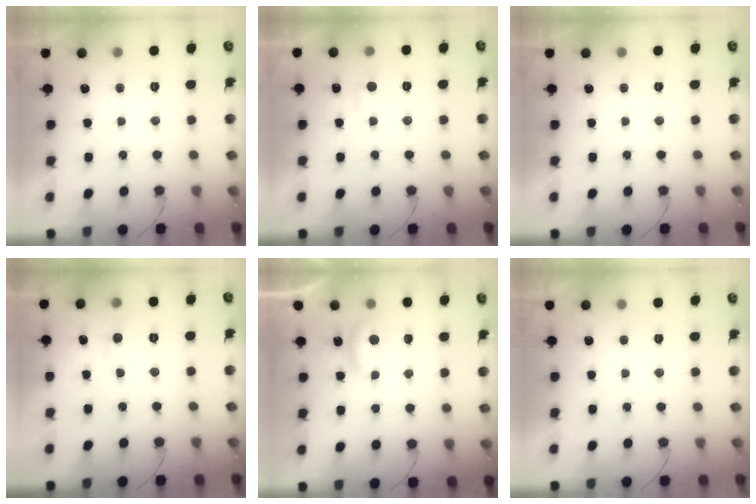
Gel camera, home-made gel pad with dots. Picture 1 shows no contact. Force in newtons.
{"total": 3.7, "press": 3.6, "slide": 0.5}
{"total": 0.0}
{"total": 4.4, "press": 4.3, "slide": 0.7}
{"total": 4.1, "press": 4.1, "slide": 0.4}
{"total": 0.0}